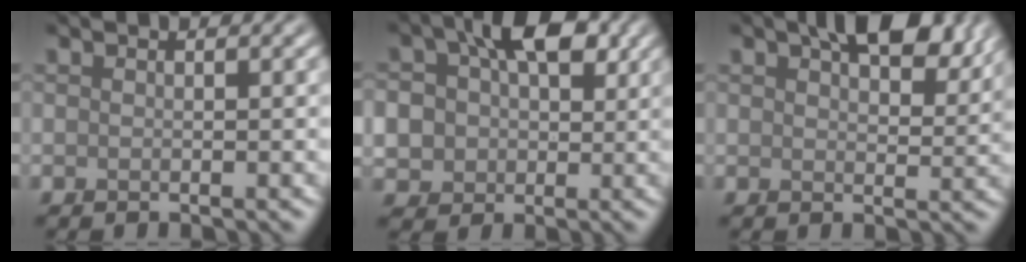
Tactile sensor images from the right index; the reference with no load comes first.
{"total": 9.3, "force": [1.4, 7.4, 5.5], "torque": [-0.097, 0.009, 0.020]}
{"total": 7.6, "force": [4.4, 3.6, 5.0], "torque": [-0.068, 0.005, 0.068]}